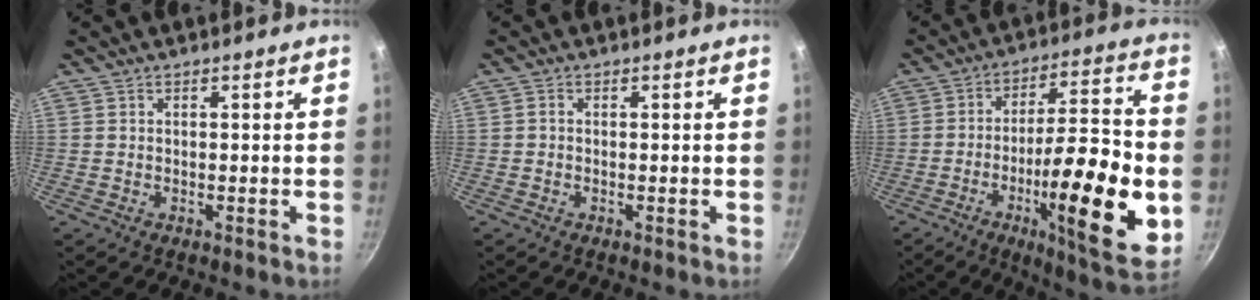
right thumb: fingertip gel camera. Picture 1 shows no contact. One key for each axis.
{"total": 0.6, "fx": -0.1, "fy": 0.4, "fz": 0.4, "tx": -0.007, "ty": 0.004, "tz": -0.004}
{"total": 23.2, "fx": -5.6, "fy": 5.9, "fz": 21.7, "tx": -0.307, "ty": 0.020, "tz": -0.084}